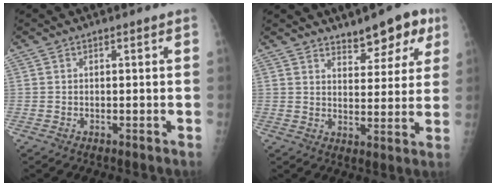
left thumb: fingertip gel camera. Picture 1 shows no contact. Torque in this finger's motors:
{"motor_torque": [-0.02, 0.05, -0.19, -0.11, 0.11]}